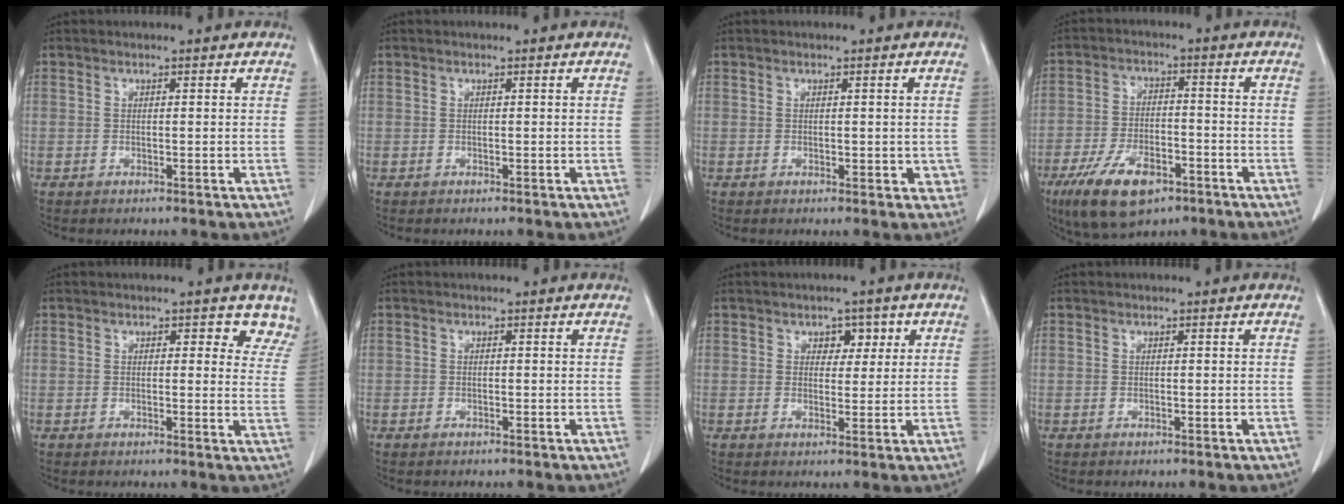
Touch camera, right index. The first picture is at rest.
{"total": 0.0}
{"total": 3.0, "force": [-0.6, 1.7, 2.4], "torque": [-0.016, 0.002, -0.007]}
{"total": 11.3, "force": [-6.6, 4.9, 7.8], "torque": [-0.152, -0.008, -0.112]}
{"total": 4.5, "force": [3.2, 2.5, 2.1], "torque": [0.002, -0.006, 0.012]}
{"total": 0.5, "force": [-0.4, 0.2, 0.3], "torque": [-0.003, 0.000, -0.009]}
{"total": 3.7, "force": [1.4, 2.5, 2.3], "torque": [-0.024, 0.010, 0.018]}
{"total": 0.0}